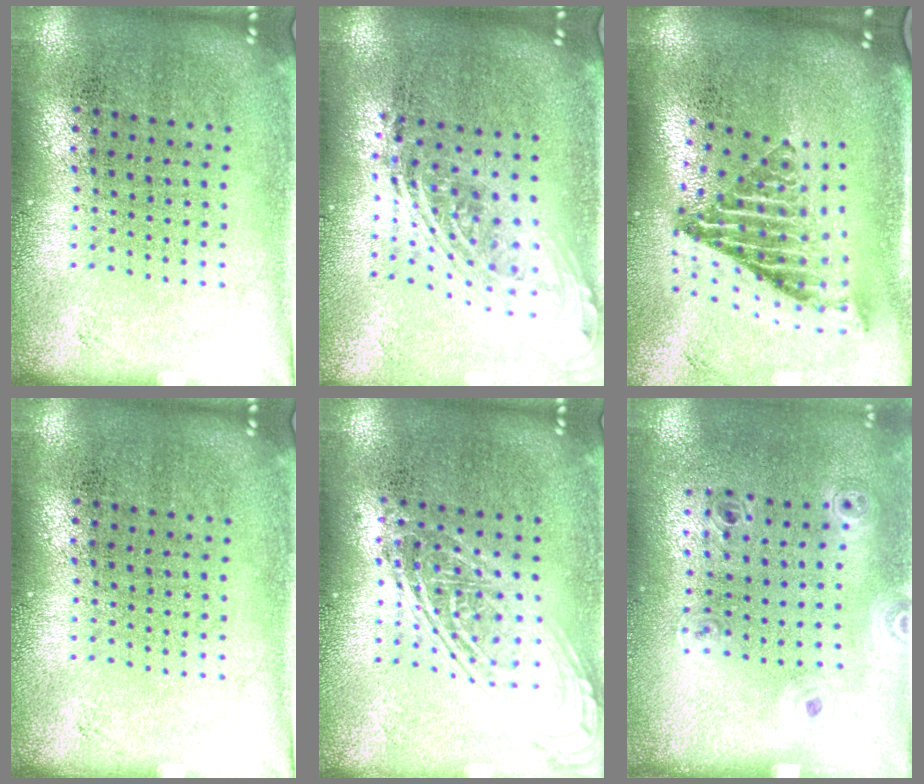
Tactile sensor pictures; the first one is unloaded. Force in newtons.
{"total": 2.0, "press": 1.6, "slide": 1.3}
{"total": 2.7, "press": 1.8, "slide": 2.0}
{"total": 0.0}
{"total": 2.4, "press": 2.4, "slide": 0.2}
{"total": 0.9, "press": 0.8, "slide": 0.3}